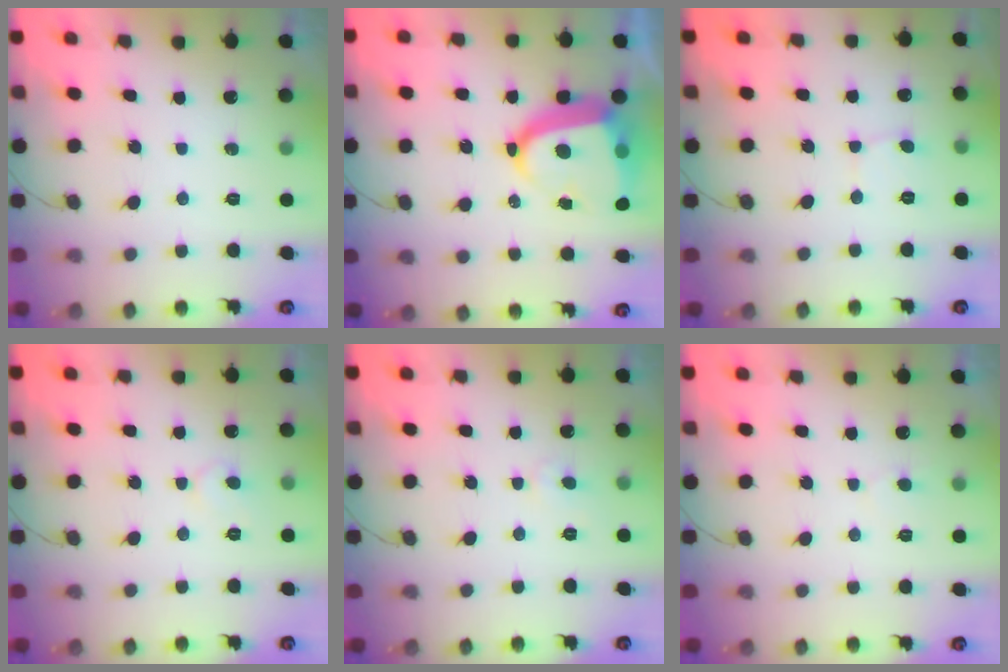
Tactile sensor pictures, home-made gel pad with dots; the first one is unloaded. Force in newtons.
{"total": 14.4, "press": 14.3, "slide": 1.6}
{"total": 2.1, "press": 2.1, "slide": 0.2}
{"total": 5.1, "press": 5.1, "slide": 0.5}
{"total": 3.3, "press": 3.3, "slide": 0.3}
{"total": 4.3, "press": 4.3, "slide": 0.4}